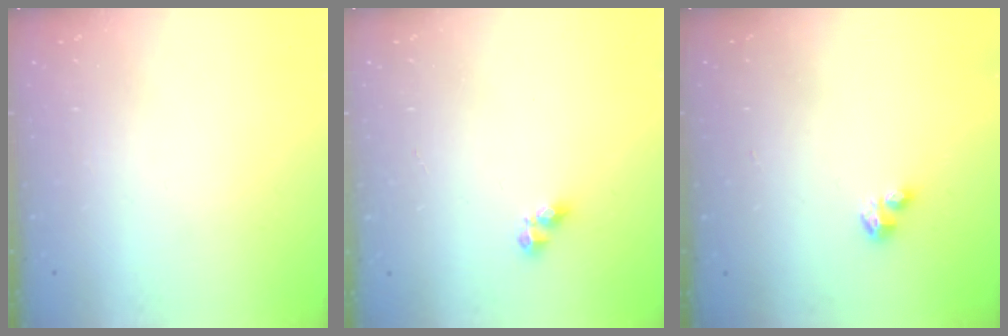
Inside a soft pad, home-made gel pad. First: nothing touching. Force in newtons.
{"total": 4.9, "press": 4.8, "slide": 0.6}
{"total": 2.9, "press": 2.8, "slide": 0.6}